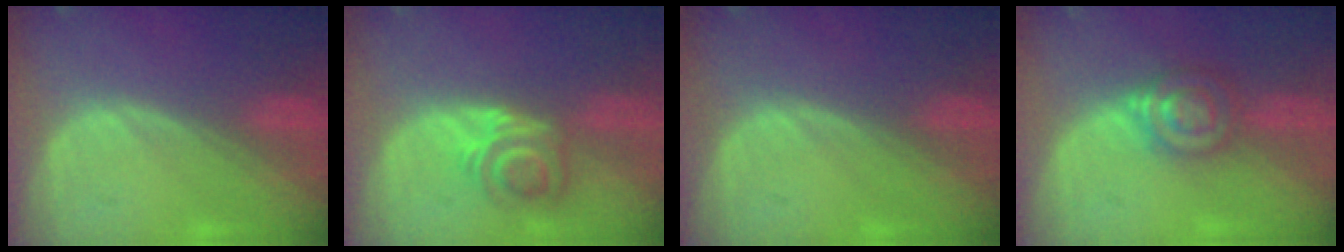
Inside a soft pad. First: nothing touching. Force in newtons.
{"total": 5.8, "press": 4.9, "slide": 3.0}
{"total": 0.0}
{"total": 6.5, "press": 5.7, "slide": 3.2}